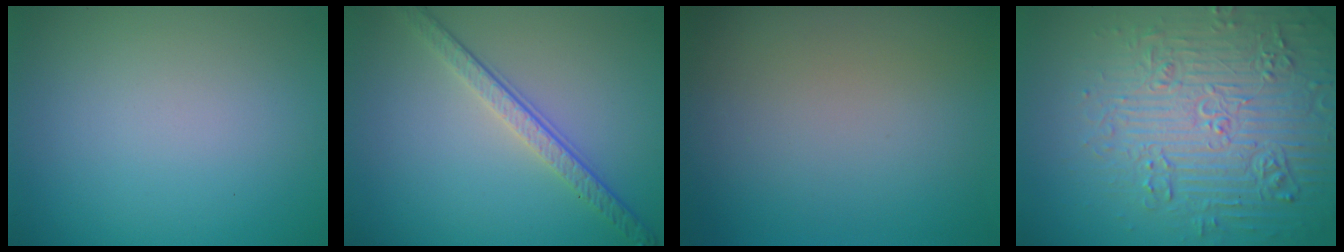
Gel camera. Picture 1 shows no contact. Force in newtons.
{"total": 3.8, "press": 2.8, "slide": 2.6}
{"total": 0.0}
{"total": 7.9, "press": 7.7, "slide": 1.9}